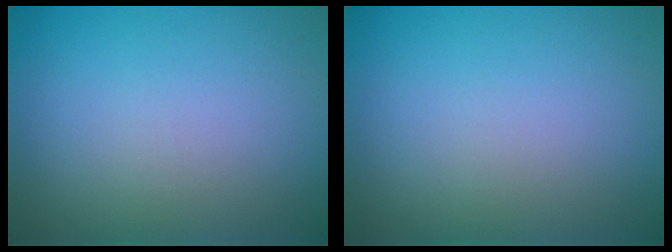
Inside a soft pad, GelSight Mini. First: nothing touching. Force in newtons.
{"total": 0.0}